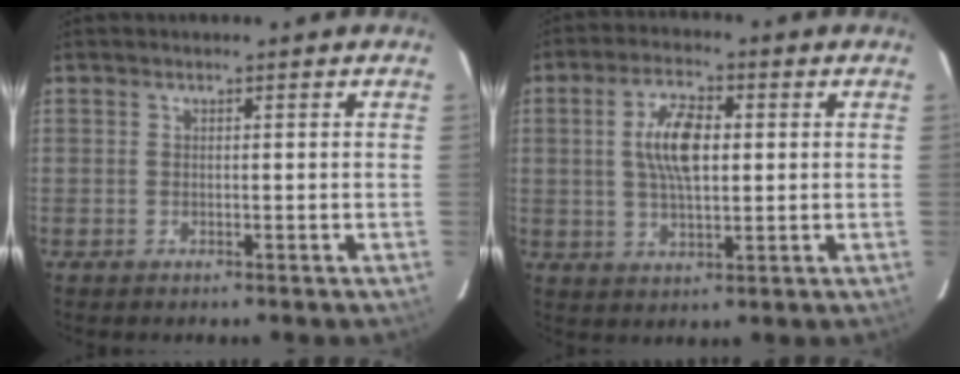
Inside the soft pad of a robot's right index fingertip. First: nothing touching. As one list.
[{"total": 8.7, "force": [1.3, 3.8, 7.8], "torque": [-0.146, 0.010, 0.025]}]